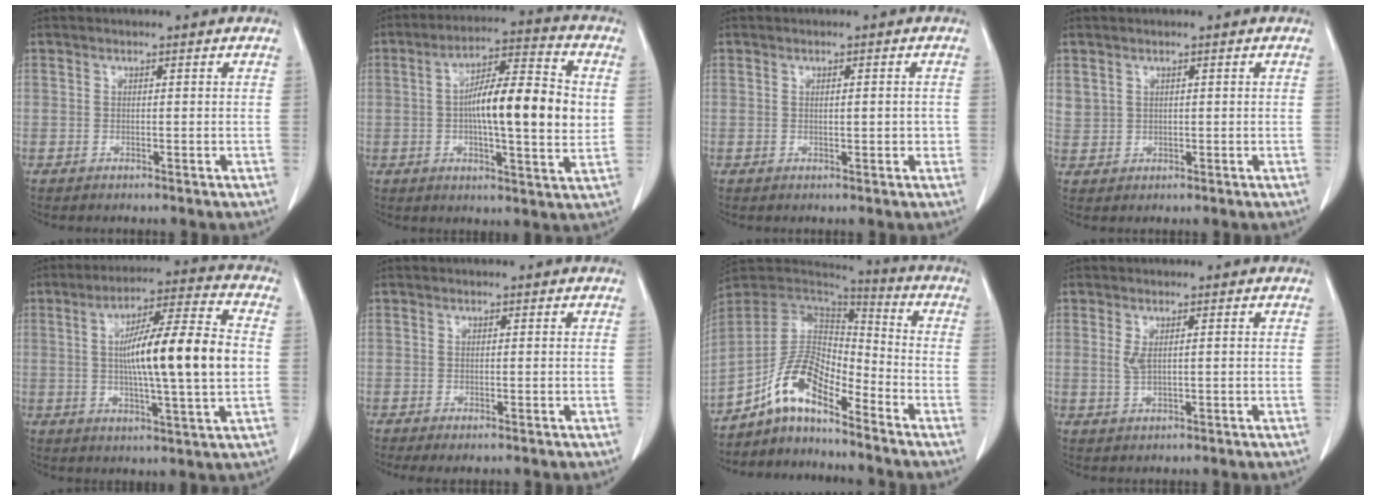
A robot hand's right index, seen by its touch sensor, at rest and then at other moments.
{"total": 14.8, "force": [0.8, 2.8, 14.5], "torque": [-0.237, 0.015, 0.003]}
{"total": 1.8, "force": [0.0, 0.6, 1.7], "torque": [-0.030, 0.002, 0.003]}
{"total": 2.4, "force": [1.1, 2.1, 0.5], "torque": [-0.003, 0.009, 0.029]}
{"total": 16.3, "force": [0.4, 0.9, 16.3], "torque": [-0.270, 0.010, 0.002]}
{"total": 1.6, "force": [-0.5, 0.3, 1.4], "torque": [-0.024, -0.005, -0.005]}
{"total": 9.8, "force": [-6.9, 3.3, 6.2], "torque": [-0.131, 0.031, -0.131]}
{"total": 2.2, "force": [0.3, 0.7, 2.0], "torque": [-0.042, 0.003, 0.012]}